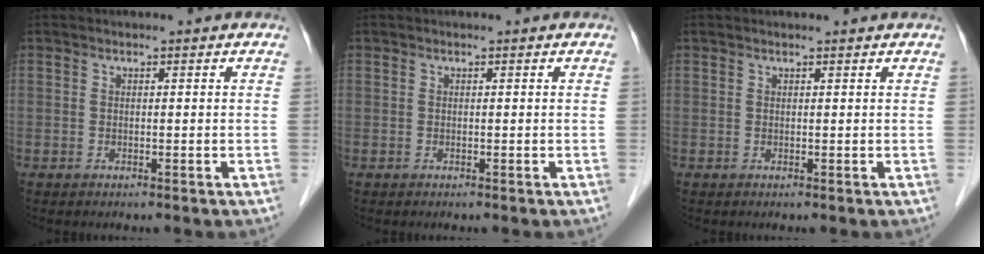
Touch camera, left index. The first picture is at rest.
{"total": 0.0}
{"total": 1.3, "force": [1.2, 0.0, 0.4], "torque": [-0.008, 0.010, 0.018]}